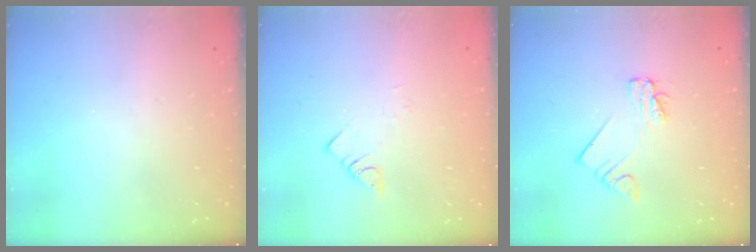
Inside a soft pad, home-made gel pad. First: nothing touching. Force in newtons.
{"total": 1.5, "press": 1.5, "slide": 0.3}
{"total": 1.9, "press": 1.9, "slide": 0.2}